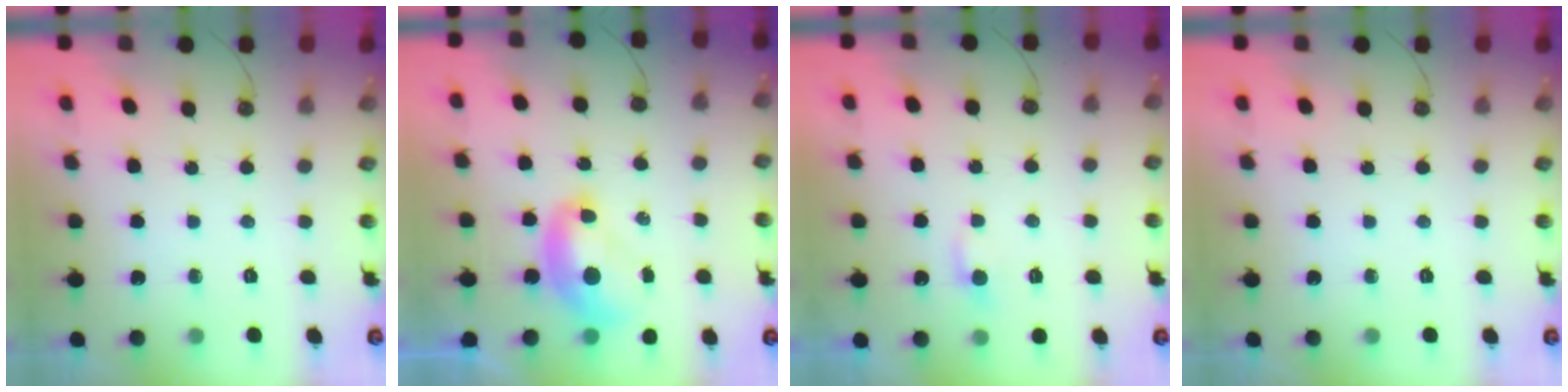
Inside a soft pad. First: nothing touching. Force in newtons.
{"total": 2.0, "press": 2.0, "slide": 0.0}
{"total": 1.4, "press": 1.3, "slide": 0.5}
{"total": 0.0}